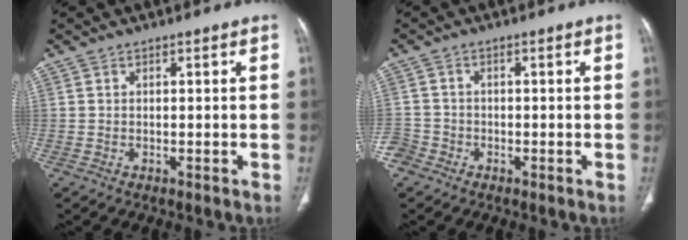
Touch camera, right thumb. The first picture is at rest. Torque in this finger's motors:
{"motor_torque": [0.10, 0.02, -0.15, 0.10, 0.02]}